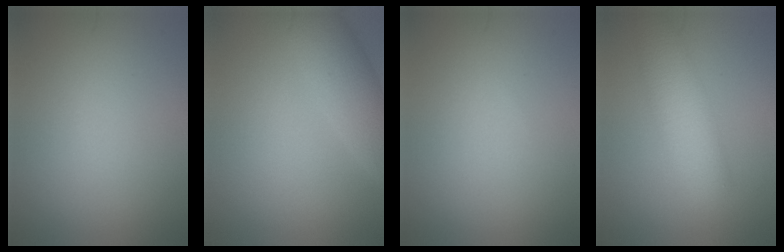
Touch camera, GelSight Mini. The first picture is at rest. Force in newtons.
{"total": 3.6, "press": 3.6, "slide": 0.1}
{"total": 0.0}
{"total": 4.6, "press": 4.6, "slide": 0.2}